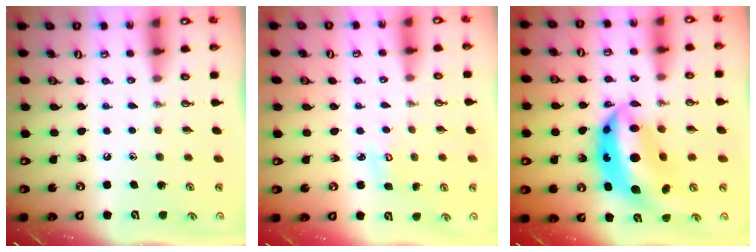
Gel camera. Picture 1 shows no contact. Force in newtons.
{"total": 3.5, "press": 3.4, "slide": 0.3}
{"total": 15.4, "press": 15.4, "slide": 1.3}